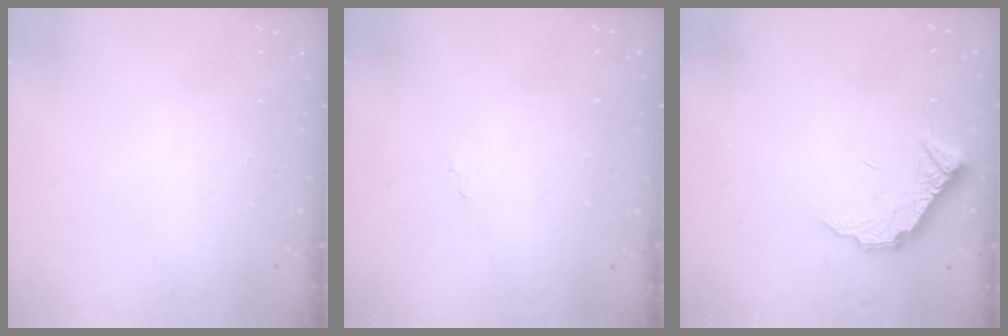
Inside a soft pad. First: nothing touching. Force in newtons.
{"total": 7.5, "press": 7.5, "slide": 0.6}
{"total": 10.3, "press": 10.3, "slide": 0.2}